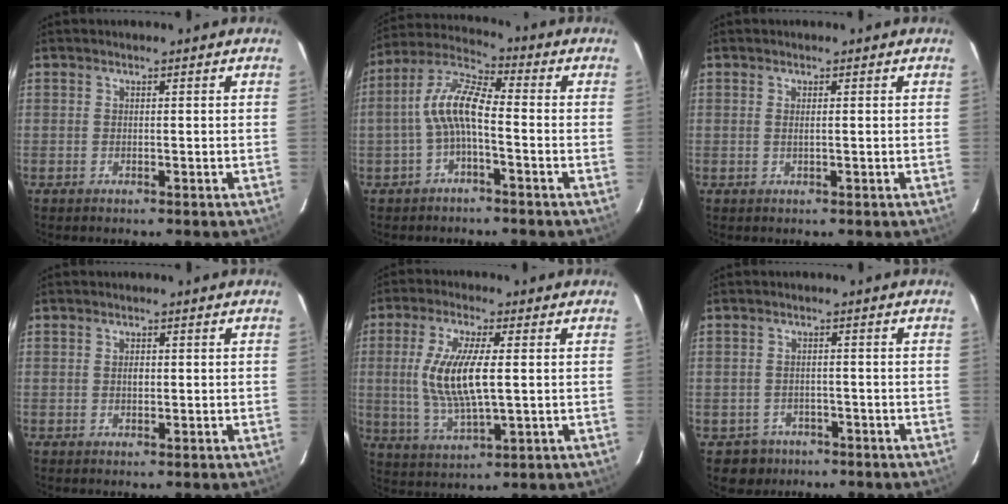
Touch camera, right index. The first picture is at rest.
{"total": 8.2, "force": [-1.9, 2.5, 7.5], "torque": [-0.172, 0.019, -0.036]}
{"total": 0.8, "force": [0.1, -0.1, 0.8], "torque": [-0.015, 0.000, 0.002]}
{"total": 1.1, "force": [0.0, 0.8, 0.8], "torque": [-0.012, 0.003, 0.000]}
{"total": 11.9, "force": [0.9, 3.5, 11.4], "torque": [-0.226, -0.006, 0.023]}
{"total": 4.4, "force": [-2.7, 3.4, 0.2], "torque": [-0.020, 0.011, -0.035]}